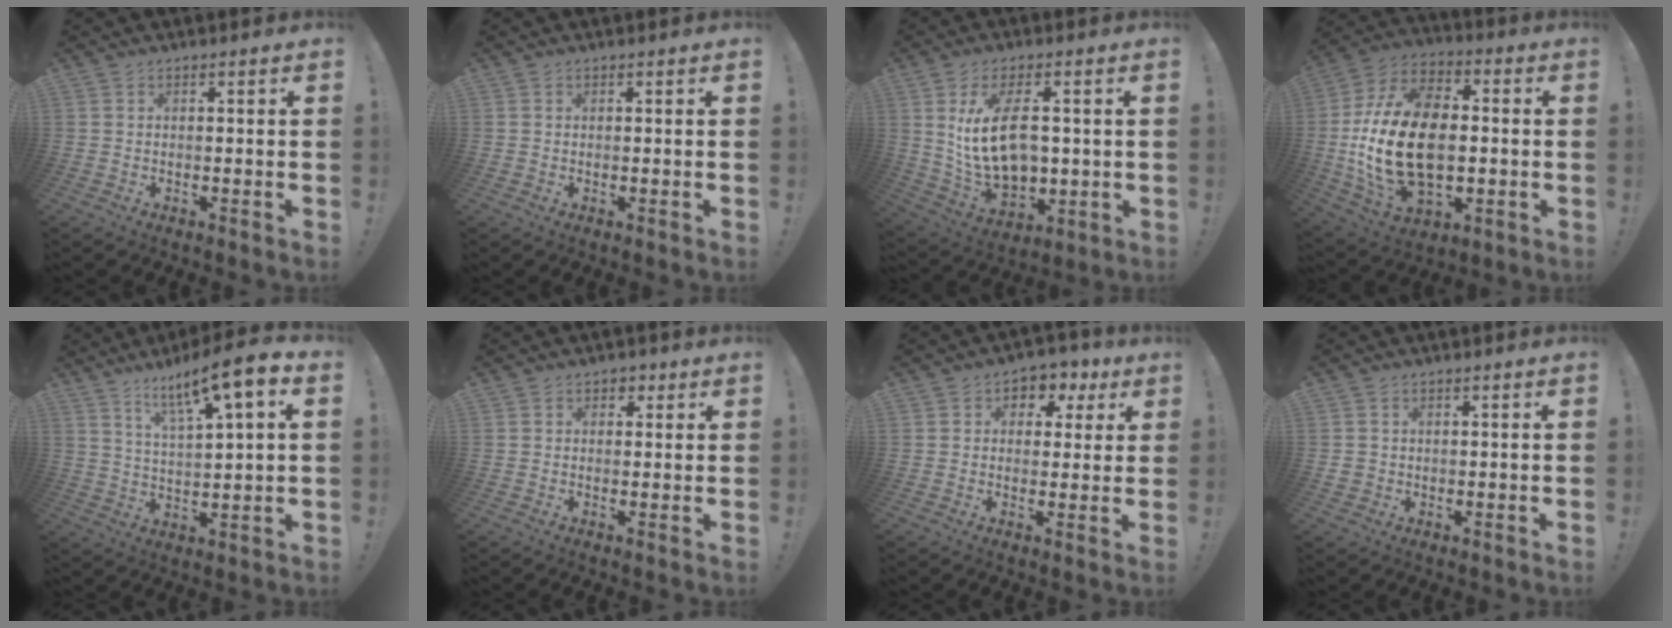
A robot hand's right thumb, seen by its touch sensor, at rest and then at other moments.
{"total": 0.0}
{"total": 16.2, "force": [2.6, 9.8, 12.6], "torque": [-0.231, -0.015, 0.049]}
{"total": 26.4, "force": [-2.1, 17.0, 20.2], "torque": [-0.392, 0.022, -0.025]}
{"total": 11.7, "force": [7.1, 1.6, 9.2], "torque": [-0.151, -0.044, 0.107]}
{"total": 2.6, "force": [0.9, 2.2, 1.0], "torque": [-0.006, 0.001, 0.015]}
{"total": 5.4, "force": [1.0, 5.0, 1.9], "torque": [-0.012, -0.004, 0.018]}
{"total": 2.2, "force": [0.4, 2.1, 0.6], "torque": [-0.012, 0.003, 0.010]}